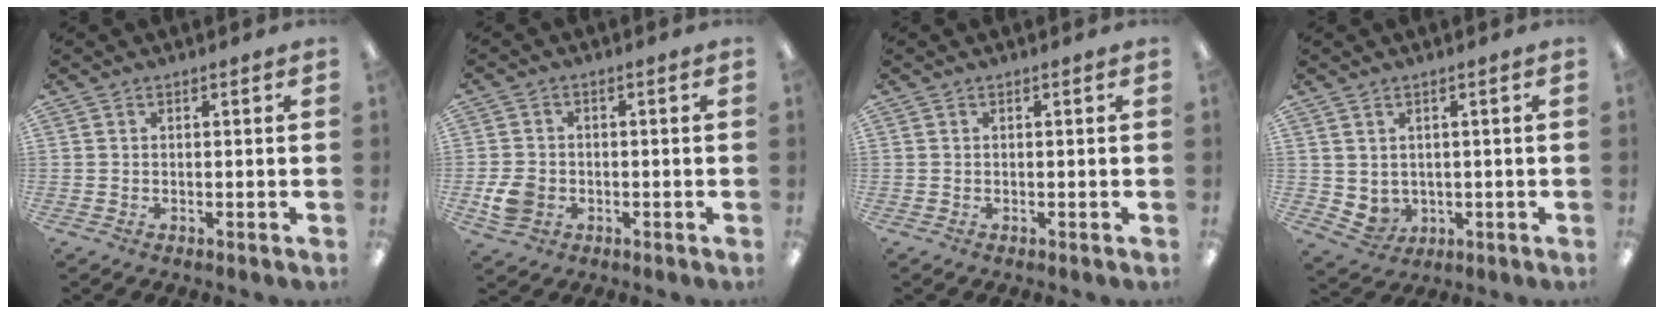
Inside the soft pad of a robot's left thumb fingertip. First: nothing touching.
{"total": 5.5, "force": [-1.6, 4.5, 2.8], "torque": [-0.049, -0.001, -0.032]}
{"total": 0.0}
{"total": 3.4, "force": [1.8, 2.7, 0.9], "torque": [-0.030, -0.011, 0.035]}